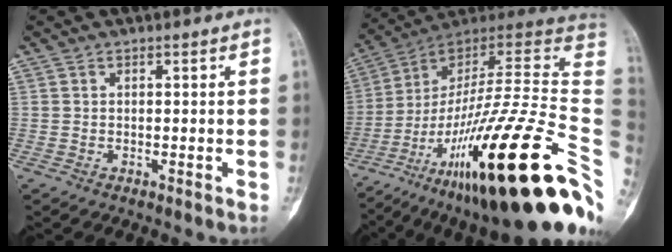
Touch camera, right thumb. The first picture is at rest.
{"total": 36.6, "force": [-14.0, 7.7, 32.9], "torque": [-0.462, 0.053, -0.233]}